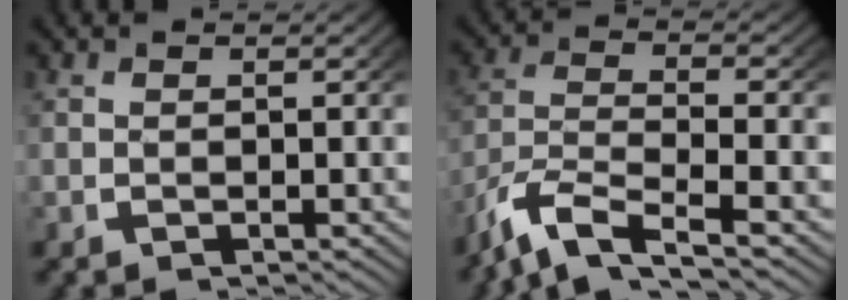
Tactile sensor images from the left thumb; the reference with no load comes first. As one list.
[{"total": 9.0, "force": [-4.3, 5.2, 5.8], "torque": [-0.143, -0.027, -0.064]}]